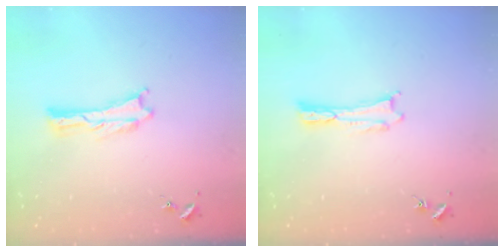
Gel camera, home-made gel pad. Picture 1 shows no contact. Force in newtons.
{"total": 0.0}